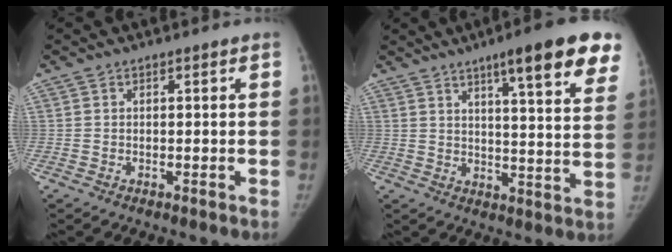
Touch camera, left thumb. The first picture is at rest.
{"total": 18.5, "force": [11.2, 3.2, 14.3], "torque": [-0.164, -0.043, 0.142]}